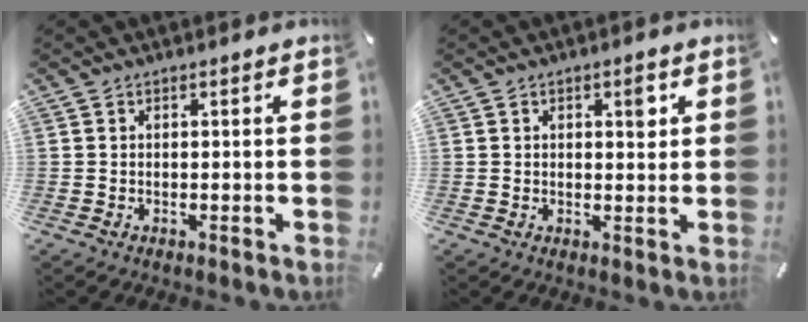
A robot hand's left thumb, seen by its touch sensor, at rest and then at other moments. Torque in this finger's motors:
{"motor_torque": [-0.03, -0.37, 0.08, 0.29, 0.00]}